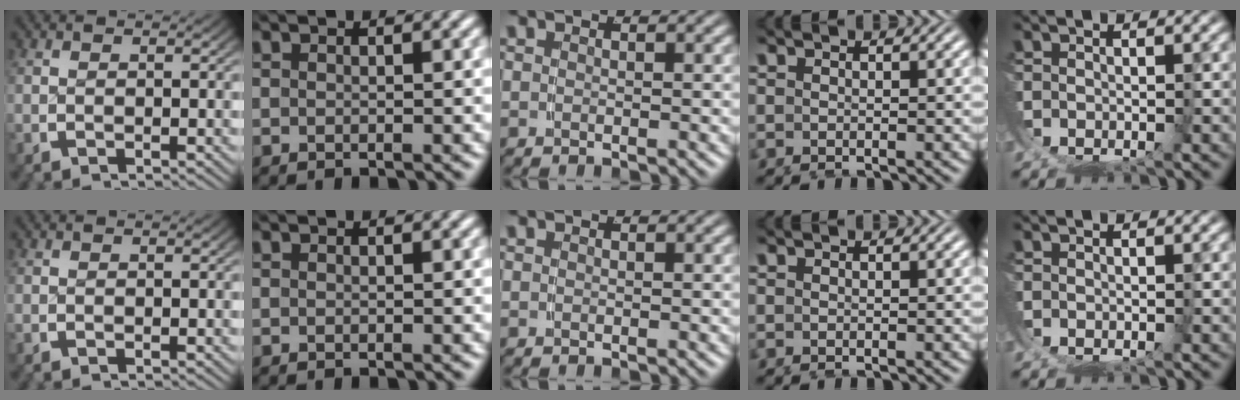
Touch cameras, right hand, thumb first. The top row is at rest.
{}